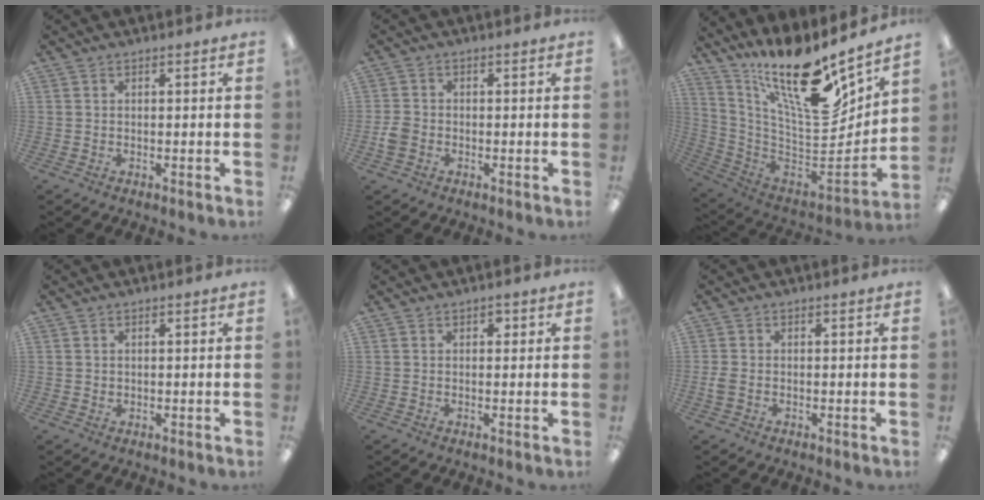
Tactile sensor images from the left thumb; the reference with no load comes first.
{"total": 3.2, "force": [-1.1, 2.5, 1.7], "torque": [-0.027, 0.009, -0.019]}
{"total": 20.3, "force": [13.5, 5.9, 14.0], "torque": [-0.235, -0.109, 0.227]}
{"total": 0.7, "force": [0.5, 0.6, 0.1], "torque": [-0.003, 0.001, 0.009]}
{"total": 1.4, "force": [0.8, 0.9, 0.8], "torque": [-0.009, 0.000, 0.012]}
{"total": 2.2, "force": [-0.4, 1.4, 1.6], "torque": [-0.036, 0.002, -0.008]}